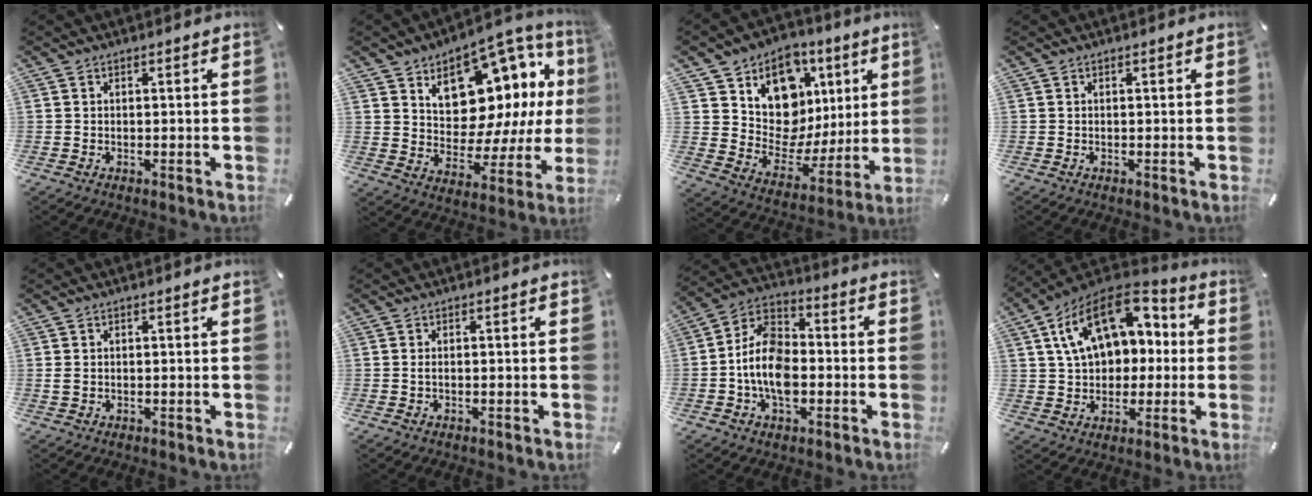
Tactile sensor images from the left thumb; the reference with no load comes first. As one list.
[{"total": 15.0, "force": [7.7, 10.2, 7.7], "torque": [-0.107, -0.070, 0.141]}, {"total": 13.2, "force": [5.5, 10.8, 5.4], "torque": [-0.075, -0.054, 0.101]}, {"total": 0.0}, {"total": 1.1, "force": [0.1, 0.8, 0.7], "torque": [-0.015, 0.002, 0.001]}, {"total": 0.9, "force": [-0.3, 0.4, 0.8], "torque": [-0.015, 0.000, -0.007]}, {"total": 12.7, "force": [-3.4, 8.3, 9.0], "torque": [-0.194, 0.018, -0.061]}, {"total": 16.4, "force": [5.5, 11.5, 10.3], "torque": [-0.192, -0.019, 0.102]}]